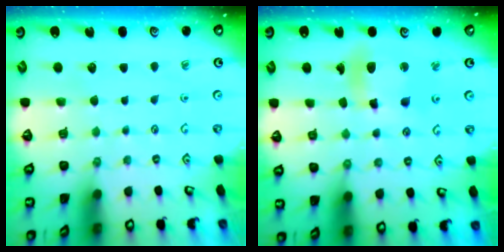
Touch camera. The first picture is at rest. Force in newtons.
{"total": 11.6, "press": 11.3, "slide": 2.2}